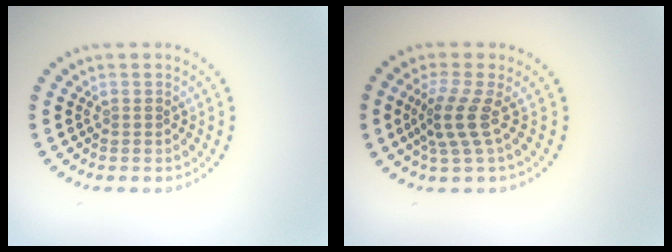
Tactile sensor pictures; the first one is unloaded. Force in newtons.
{"total": 2.9, "press": 2.1, "slide": 2.0}